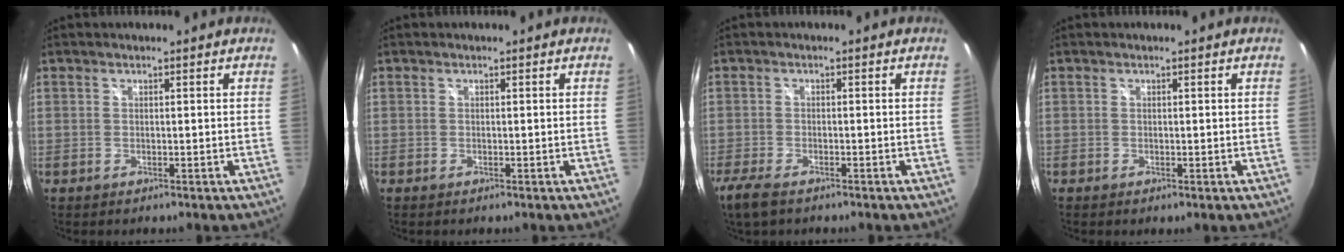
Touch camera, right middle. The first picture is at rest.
{"total": 0.8, "force": [0.2, -0.7, 0.0], "torque": [0.006, -0.003, 0.002]}
{"total": 4.4, "force": [-3.3, 0.9, 2.8], "torque": [-0.073, -0.019, -0.068]}
{"total": 0.8, "force": [0.4, -0.7, 0.1], "torque": [-0.001, -0.003, 0.004]}